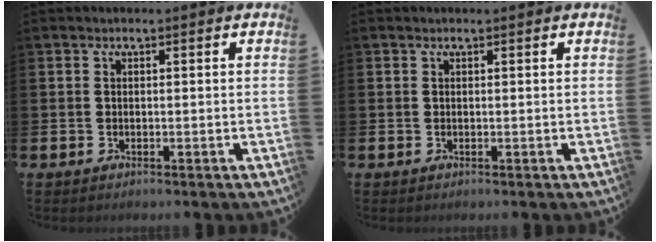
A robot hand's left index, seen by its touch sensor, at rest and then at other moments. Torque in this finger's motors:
{"motor_torque": [0.00, 0.07, -0.04, -0.01]}